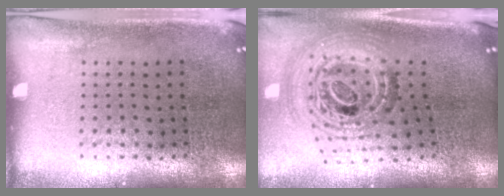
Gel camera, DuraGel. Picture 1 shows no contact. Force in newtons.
{"total": 1.9, "press": 1.5, "slide": 1.0}